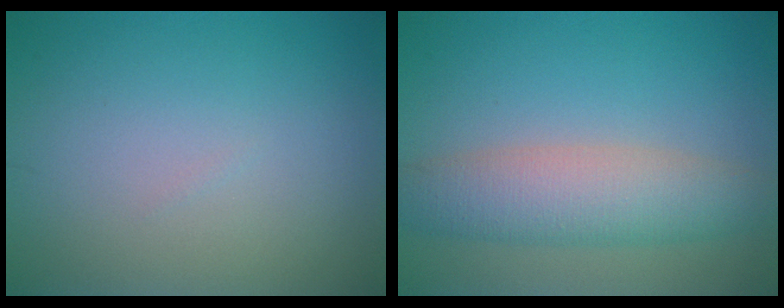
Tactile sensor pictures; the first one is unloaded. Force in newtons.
{"total": 5.3, "press": 5.3, "slide": 0.3}